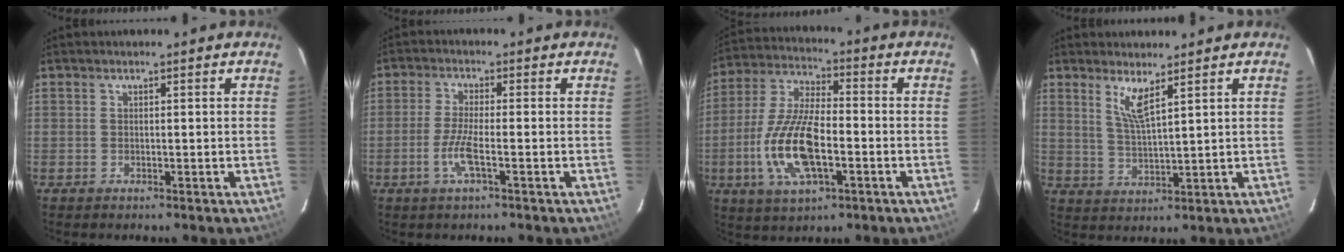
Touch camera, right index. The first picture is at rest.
{"total": 5.0, "force": [-2.0, 0.3, 4.6], "torque": [-0.100, -0.005, -0.042]}
{"total": 15.1, "force": [-4.1, 5.7, 13.3], "torque": [-0.285, -0.005, -0.078]}
{"total": 4.7, "force": [3.0, 0.2, 3.6], "torque": [-0.073, -0.010, 0.059]}